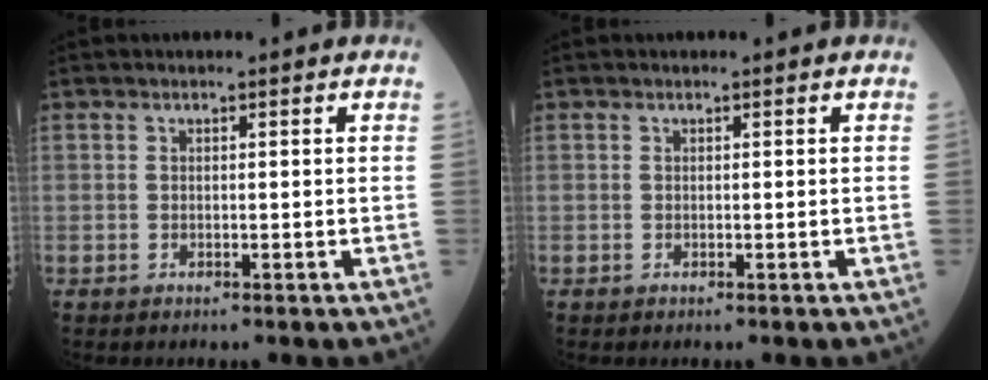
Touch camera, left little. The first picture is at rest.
{"total": 0.0}